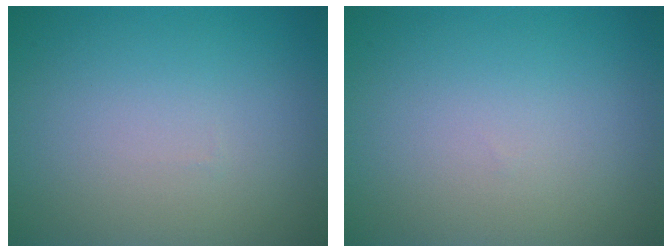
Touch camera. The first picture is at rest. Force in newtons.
{"total": 0.0}